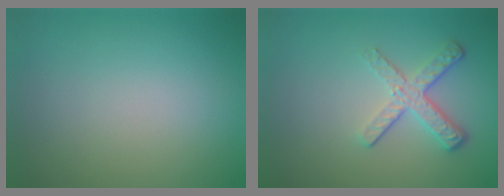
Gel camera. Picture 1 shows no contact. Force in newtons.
{"total": 3.5, "press": 2.6, "slide": 2.4}